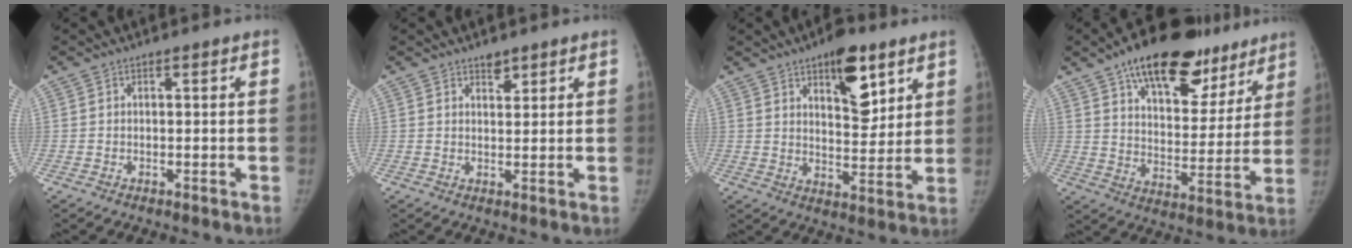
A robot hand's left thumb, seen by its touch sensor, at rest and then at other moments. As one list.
[{"total": 2.2, "force": [1.7, 1.1, 0.8], "torque": [-0.001, -0.012, 0.027]}, {"total": 11.7, "force": [6.5, 5.1, 8.2], "torque": [-0.090, -0.038, 0.101]}, {"total": 24.4, "force": [16.1, 11.9, 14.1], "torque": [-0.169, -0.035, 0.243]}]